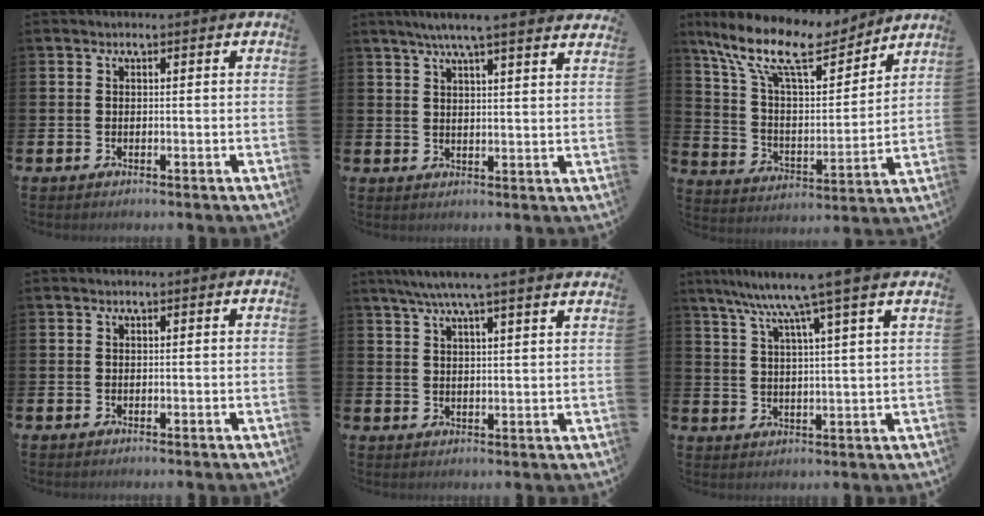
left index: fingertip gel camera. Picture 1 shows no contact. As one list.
[{"total": 5.7, "force": [5.2, -0.1, 2.4], "torque": [-0.059, -0.014, 0.091]}, {"total": 14.2, "force": [11.6, 4.5, 6.9], "torque": [-0.167, -0.065, 0.201]}, {"total": 0.0}, {"total": 5.6, "force": [5.1, -0.5, 2.2], "torque": [-0.058, -0.016, 0.090]}, {"total": 8.5, "force": [7.1, -0.7, 4.8], "torque": [-0.113, -0.034, 0.118]}]